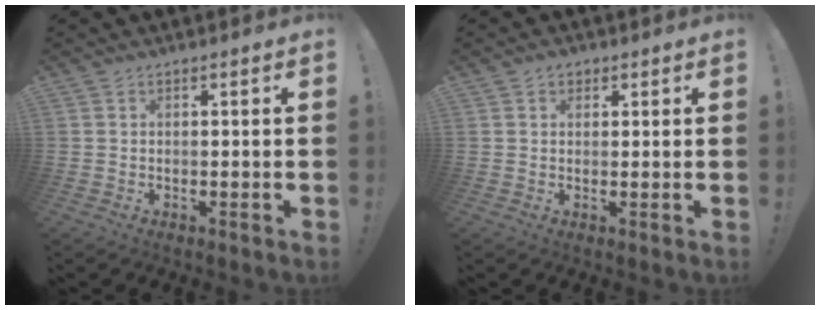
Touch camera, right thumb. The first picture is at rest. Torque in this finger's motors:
{"motor_torque": [-0.13, 0.67, 0.13, -0.17, -0.03]}